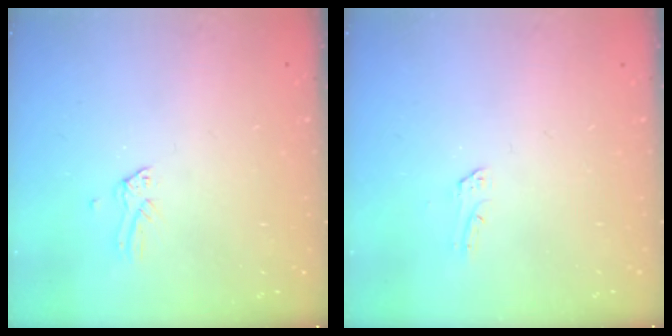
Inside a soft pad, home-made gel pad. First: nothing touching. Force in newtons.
{"total": 1.9, "press": 1.9, "slide": 0.1}